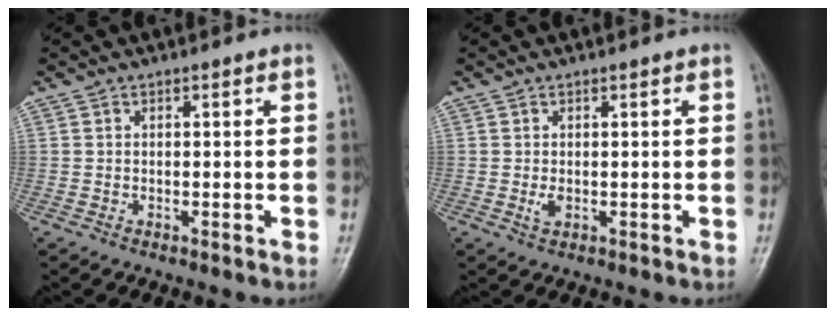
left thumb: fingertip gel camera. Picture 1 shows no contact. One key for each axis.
{"total": 1.7, "fx": 0.3, "fy": 0.8, "fz": 1.4, "tx": -0.026, "ty": -0.002, "tz": 0.010}